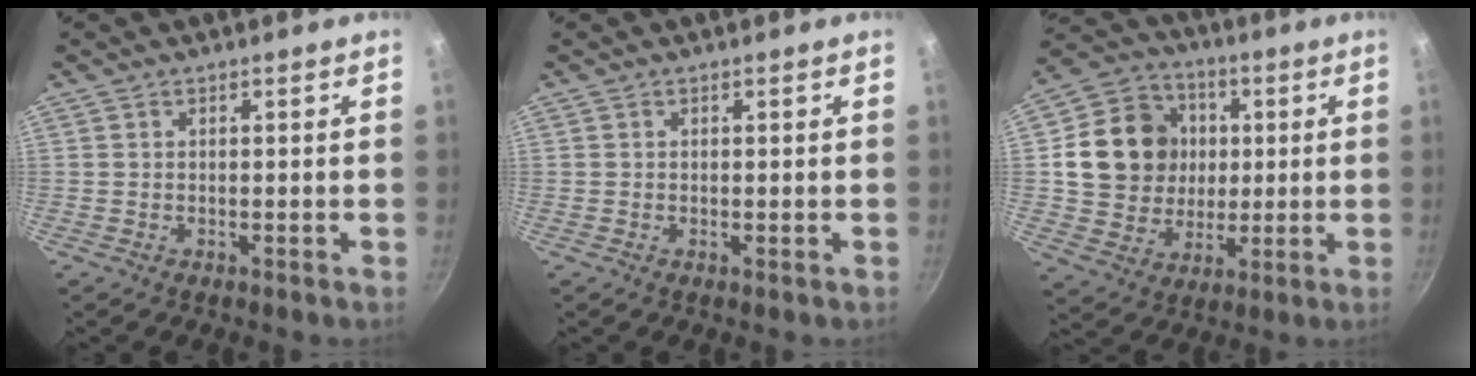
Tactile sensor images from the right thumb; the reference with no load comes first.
{"total": 0.0}
{"total": 16.7, "force": [2.2, 14.8, 7.4], "torque": [-0.107, 0.015, 0.039]}